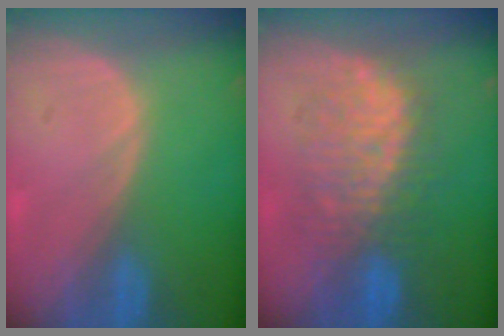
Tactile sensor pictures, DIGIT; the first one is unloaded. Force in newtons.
{"total": 8.6, "press": 8.5, "slide": 0.8}